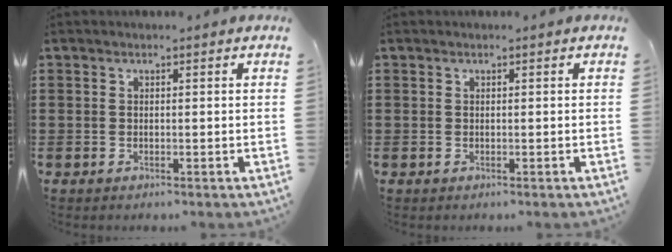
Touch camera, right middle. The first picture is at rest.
{"total": 0.0}